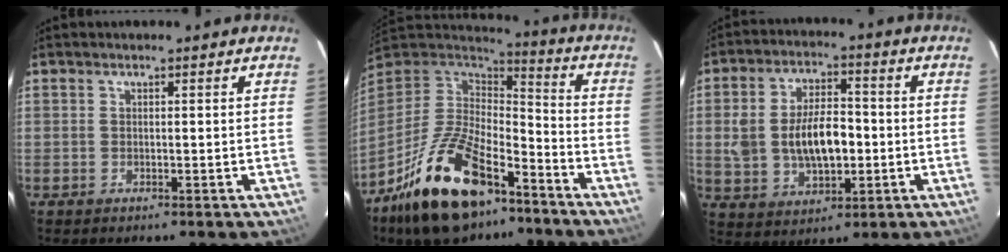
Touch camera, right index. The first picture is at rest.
{"total": 23.4, "force": [-14.8, 10.6, 14.8], "torque": [-0.296, -0.016, -0.249]}
{"total": 12.4, "force": [-1.0, 6.7, 10.3], "torque": [-0.204, 0.010, -0.005]}